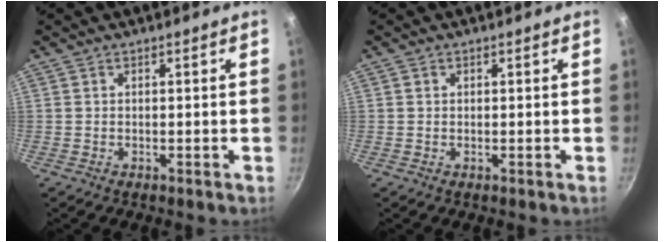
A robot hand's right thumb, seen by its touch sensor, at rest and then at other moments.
{"total": 0.7, "force": [0.3, 0.6, 0.2], "torque": [-0.002, 0.002, 0.003]}